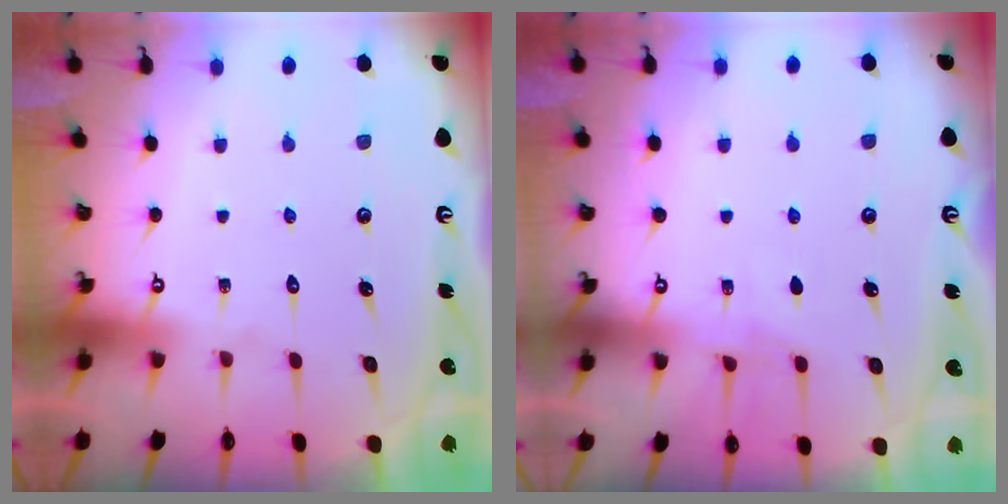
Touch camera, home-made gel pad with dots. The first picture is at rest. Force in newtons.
{"total": 4.9, "press": 4.9, "slide": 0.4}